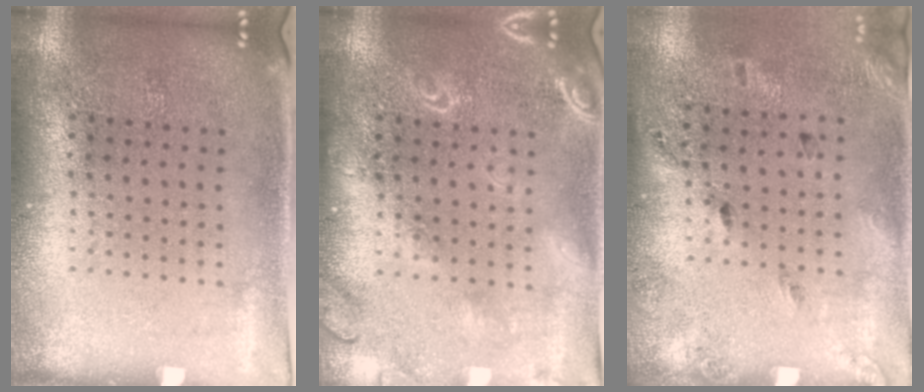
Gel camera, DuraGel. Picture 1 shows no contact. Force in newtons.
{"total": 1.7, "press": 1.7, "slide": 0.2}
{"total": 1.8, "press": 1.1, "slide": 1.5}